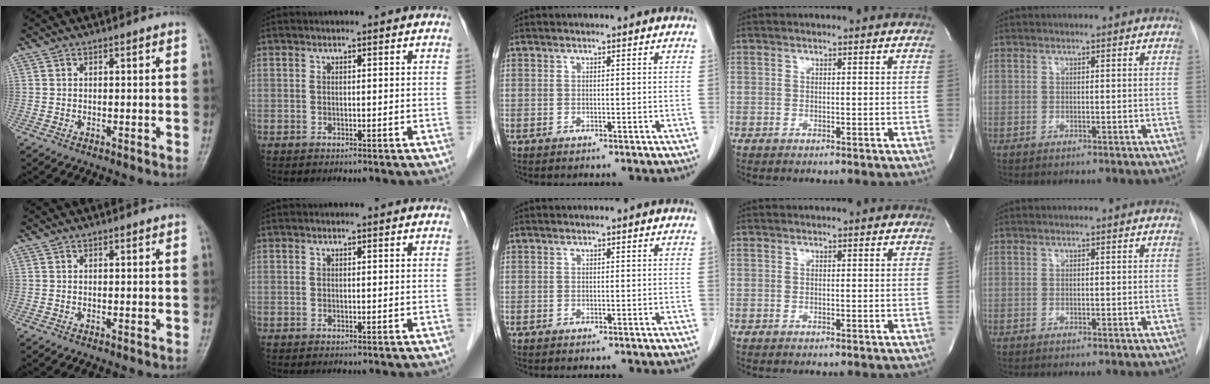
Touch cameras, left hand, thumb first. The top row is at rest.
{}